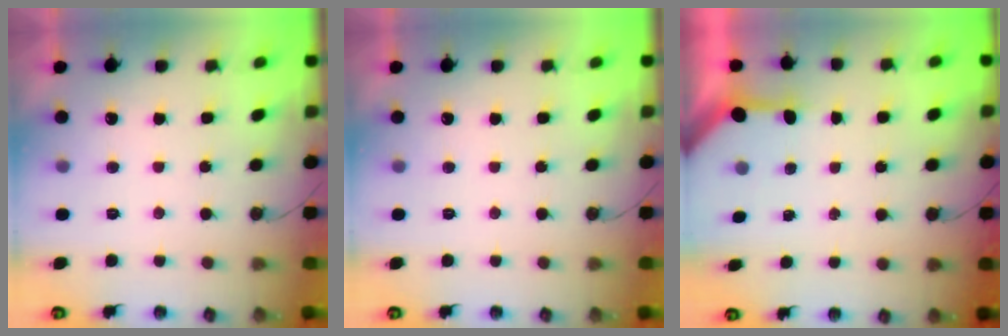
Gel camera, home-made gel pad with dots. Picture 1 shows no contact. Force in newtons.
{"total": 0.0}
{"total": 3.4, "press": 3.4, "slide": 0.4}